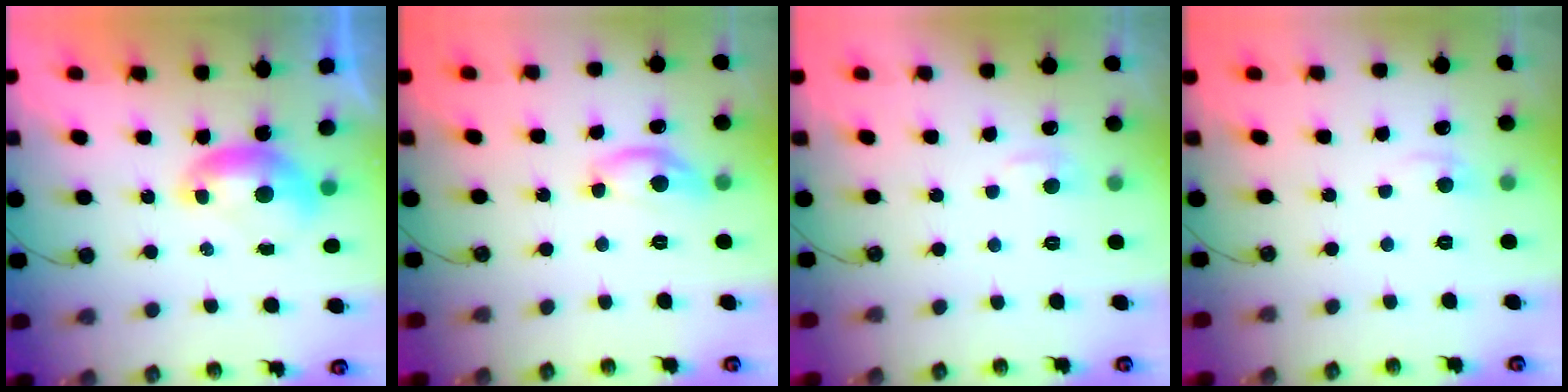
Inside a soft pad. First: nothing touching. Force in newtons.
{"total": 6.1, "press": 6.1, "slide": 0.5}
{"total": 1.7, "press": 1.5, "slide": 0.7}
{"total": 0.6, "press": 0.6, "slide": 0.2}